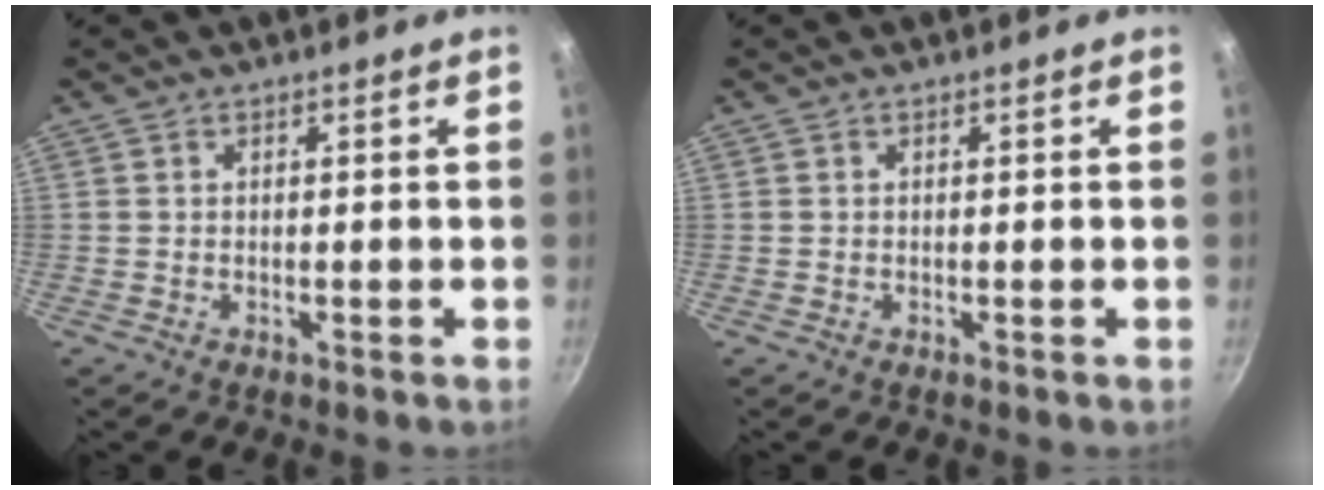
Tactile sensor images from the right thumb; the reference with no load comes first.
{"total": 0.0}